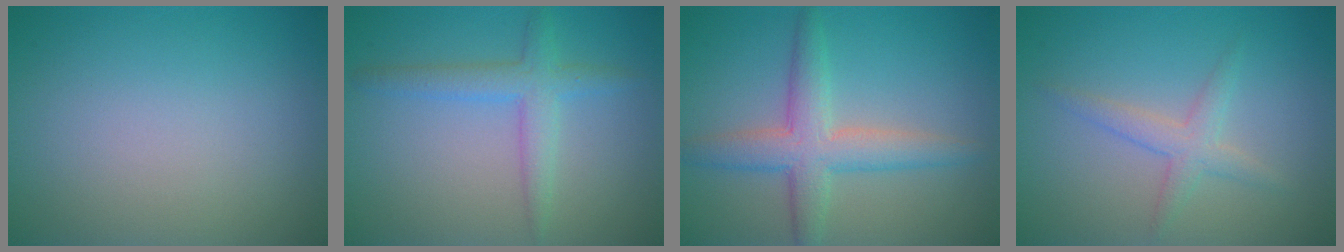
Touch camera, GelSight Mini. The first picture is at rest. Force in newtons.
{"total": 3.0, "press": 3.0, "slide": 0.1}
{"total": 4.5, "press": 4.5, "slide": 0.1}
{"total": 2.2, "press": 2.2, "slide": 0.1}